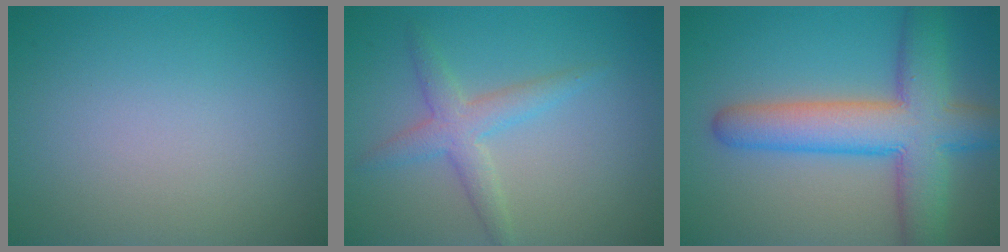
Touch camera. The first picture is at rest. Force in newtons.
{"total": 2.9, "press": 2.9, "slide": 0.3}
{"total": 8.8, "press": 8.7, "slide": 0.5}